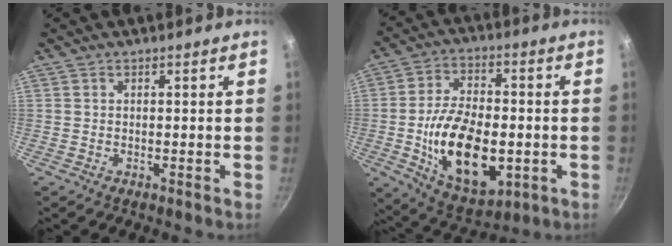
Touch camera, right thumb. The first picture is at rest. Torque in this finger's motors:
{"motor_torque": [-0.39, 1.67, 1.59, -0.54, 0.21]}